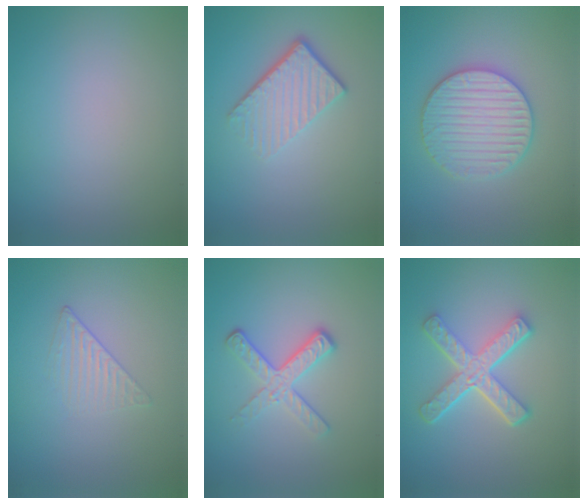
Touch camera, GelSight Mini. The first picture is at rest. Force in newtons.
{"total": 4.3, "press": 2.9, "slide": 3.2}
{"total": 4.4, "press": 4.3, "slide": 0.9}
{"total": 1.3, "press": 0.4, "slide": 1.2}
{"total": 3.4, "press": 2.4, "slide": 2.4}
{"total": 5.2, "press": 3.9, "slide": 3.5}